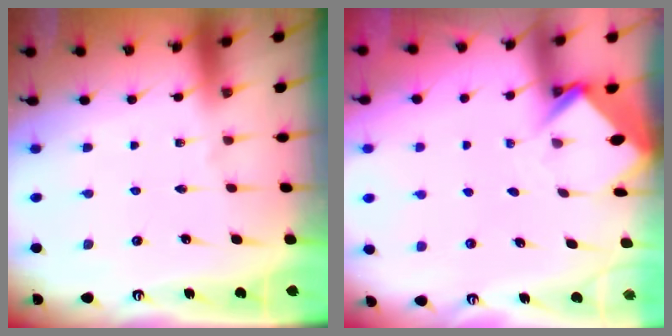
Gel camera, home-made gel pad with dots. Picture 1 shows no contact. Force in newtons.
{"total": 3.7, "press": 3.7, "slide": 0.2}